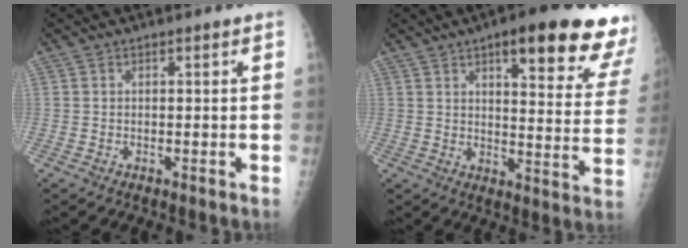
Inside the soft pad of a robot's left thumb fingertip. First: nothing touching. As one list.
[{"total": 20.9, "force": [13.3, 5.4, 15.2], "torque": [-0.160, -0.050, 0.161]}]